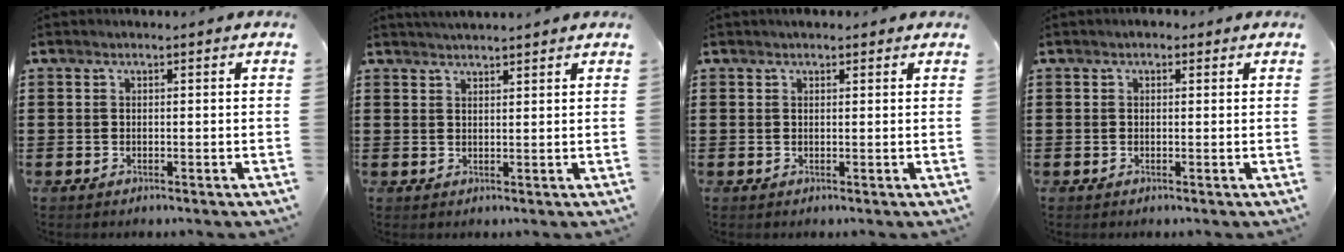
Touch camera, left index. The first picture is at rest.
{"total": 2.0, "force": [1.9, -0.2, 0.3], "torque": [-0.010, -0.002, 0.037]}
{"total": 1.1, "force": [0.9, 0.4, 0.5], "torque": [-0.009, 0.005, 0.016]}
{"total": 0.8, "force": [0.3, 0.6, 0.5], "torque": [-0.011, 0.006, 0.005]}